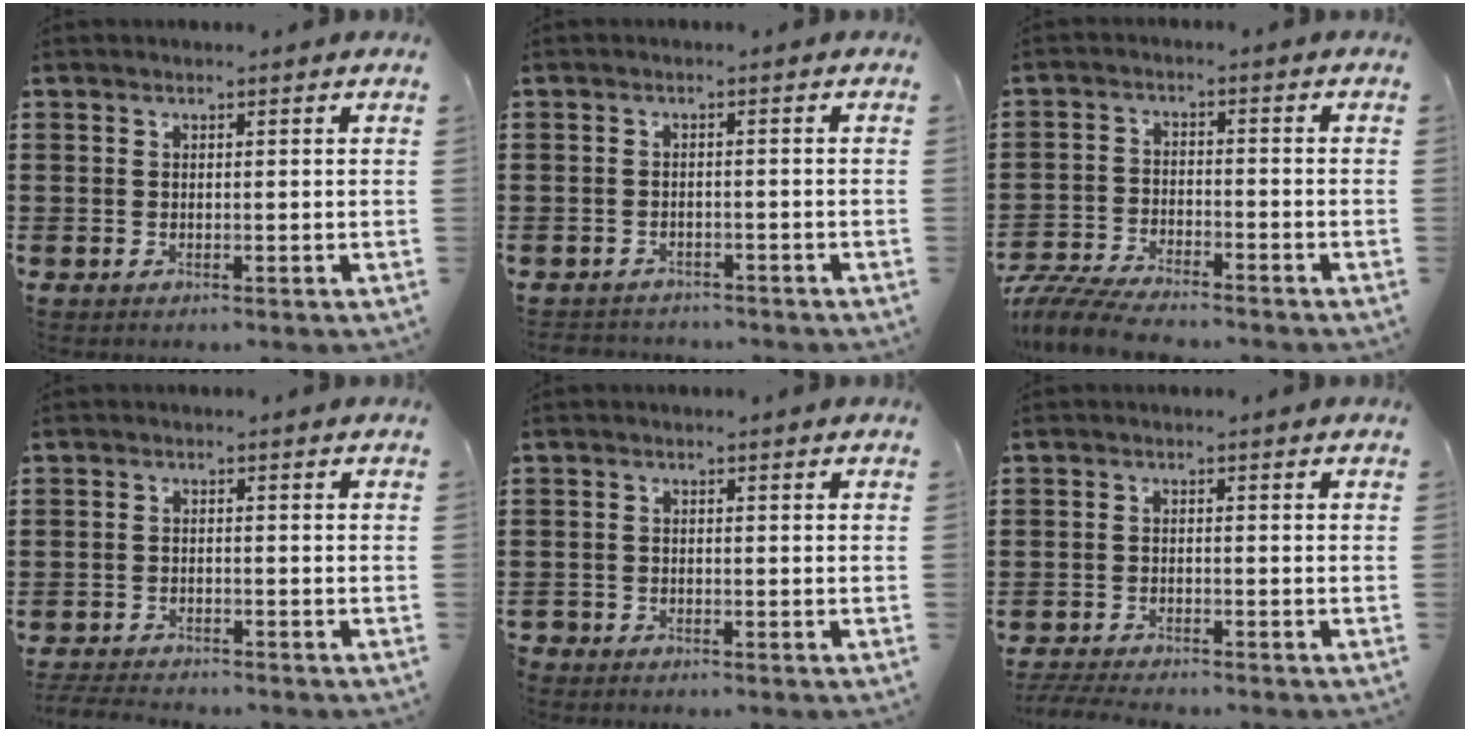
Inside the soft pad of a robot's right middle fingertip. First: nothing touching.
{"total": 1.8, "force": [-1.8, 0.3, -0.2], "torque": [-0.005, -0.002, -0.041]}
{"total": 6.4, "force": [-6.2, 0.6, 1.6], "torque": [-0.048, -0.003, -0.124]}
{"total": 2.7, "force": [-2.7, 0.2, 0.2], "torque": [-0.015, -0.008, -0.060]}
{"total": 1.1, "force": [-1.1, 0.4, -0.1], "torque": [-0.002, 0.003, -0.025]}
{"total": 2.9, "force": [-2.9, 0.3, 0.6], "torque": [-0.019, -0.005, -0.061]}